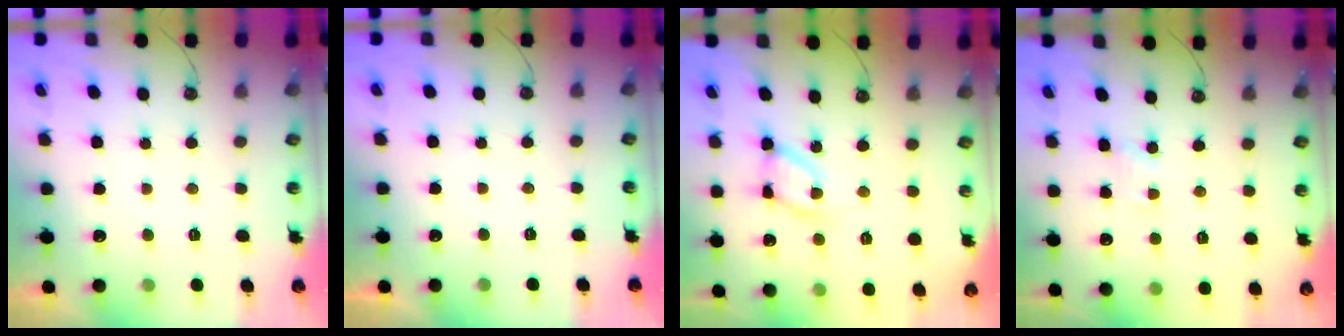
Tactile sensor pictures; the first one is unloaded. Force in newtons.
{"total": 0.0}
{"total": 11.6, "press": 11.6, "slide": 1.3}
{"total": 2.0, "press": 2.0, "slide": 0.2}